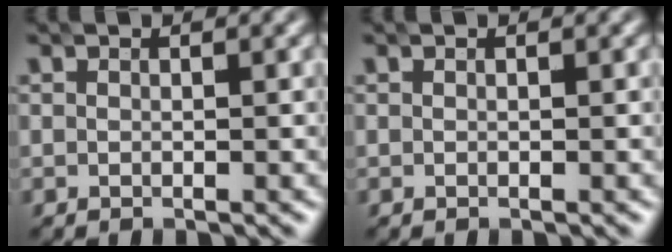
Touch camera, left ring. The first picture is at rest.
{"total": 0.0}